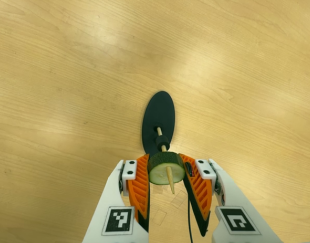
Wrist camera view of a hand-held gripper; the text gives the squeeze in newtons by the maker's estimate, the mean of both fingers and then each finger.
{"total": 11.3, "left": 9.7, "right": 13.0}